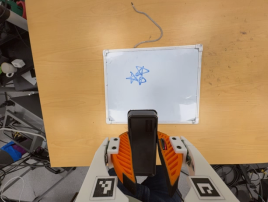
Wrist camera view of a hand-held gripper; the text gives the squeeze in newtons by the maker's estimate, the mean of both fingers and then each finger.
{"total": 10.1, "left": 7.9, "right": 12.3}